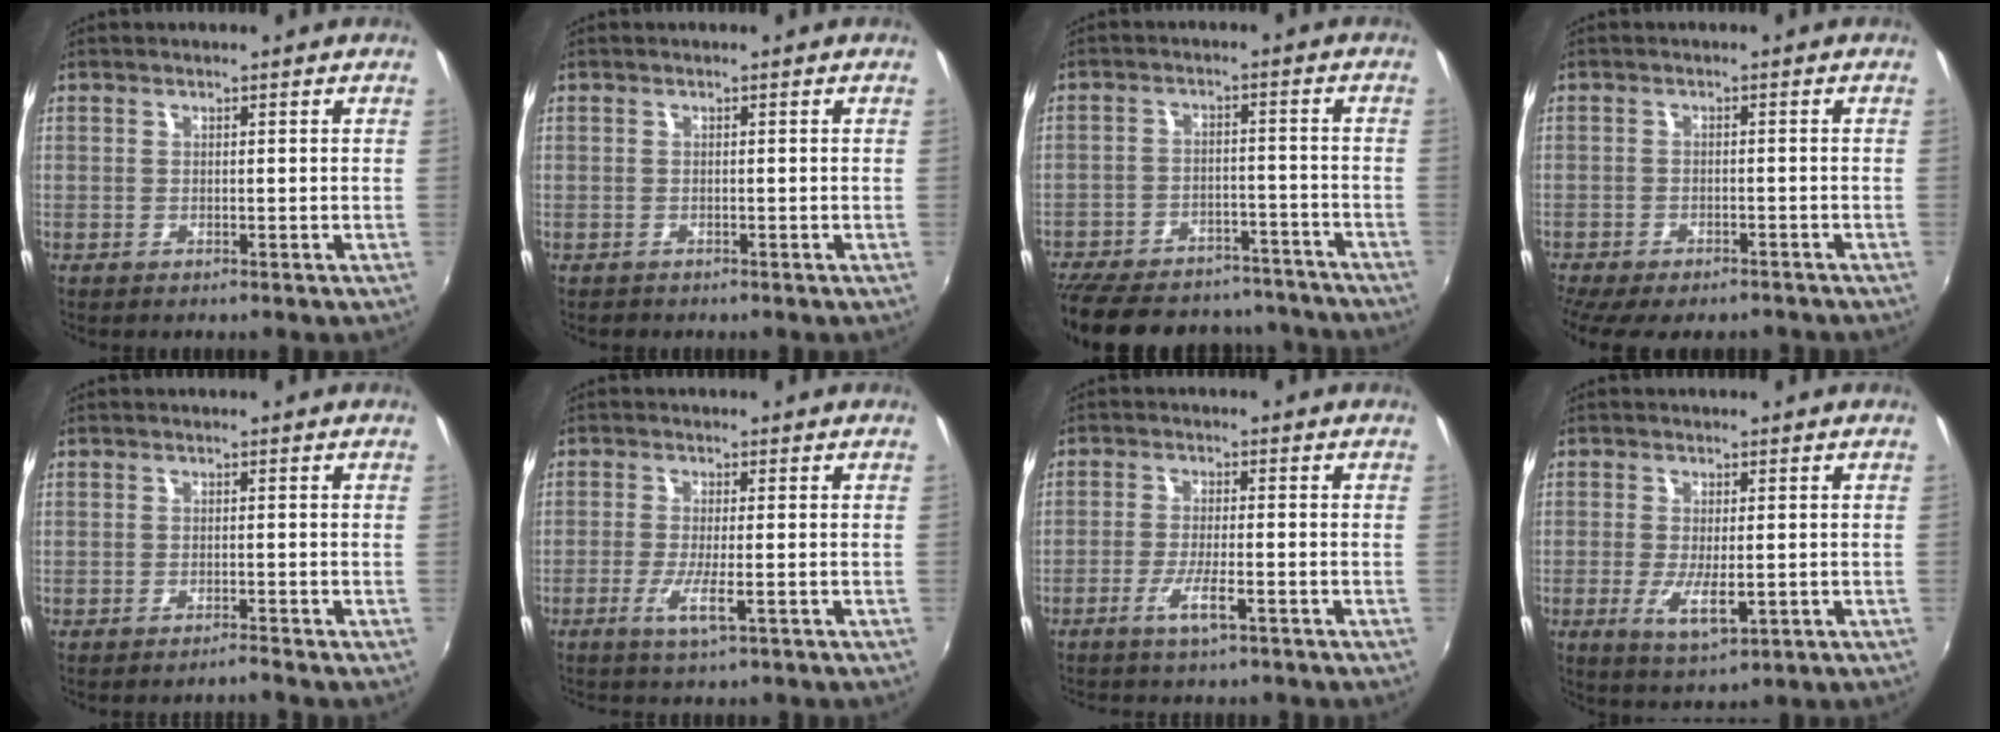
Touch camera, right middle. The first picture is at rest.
{"total": 0.8, "force": [-0.6, 0.5, -0.1], "torque": [-0.002, -0.001, -0.011]}
{"total": 25.3, "force": [-21.4, 10.1, 8.9], "torque": [-0.206, 0.032, -0.281]}
{"total": 9.6, "force": [-8.0, 2.8, 4.4], "torque": [-0.100, -0.037, -0.123]}
{"total": 1.2, "force": [-1.1, -0.3, 0.1], "torque": [0.000, -0.004, -0.020]}
{"total": 3.8, "force": [-2.1, 0.0, 3.2], "torque": [-0.072, -0.009, -0.043]}
{"total": 4.1, "force": [-2.8, 0.3, 3.0], "torque": [-0.068, -0.005, -0.054]}
{"total": 6.1, "force": [-1.8, 2.1, 5.4], "torque": [-0.106, -0.018, -0.028]}